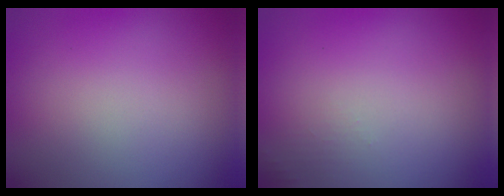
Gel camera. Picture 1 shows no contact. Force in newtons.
{"total": 0.7, "press": 0.6, "slide": 0.1}